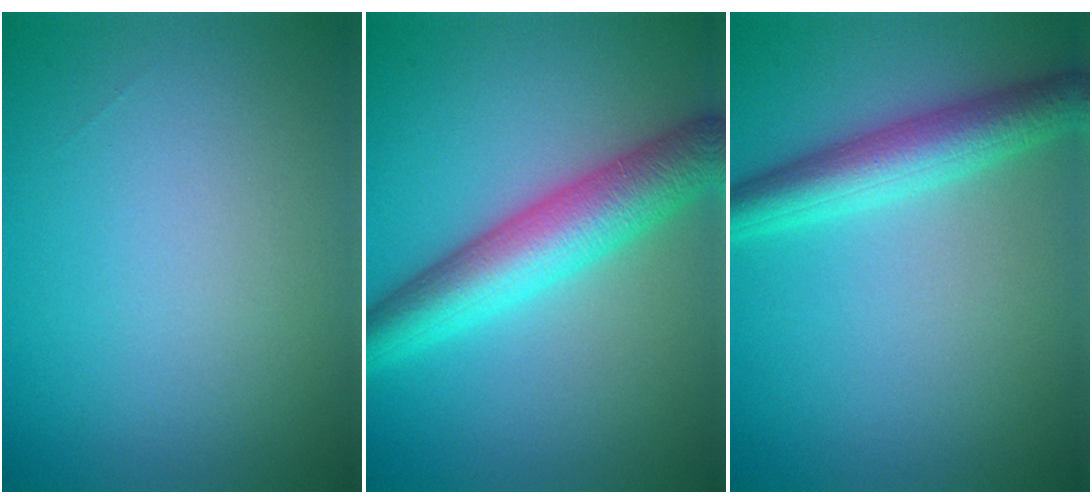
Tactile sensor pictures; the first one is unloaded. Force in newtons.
{"total": 6.9, "press": 6.9, "slide": 0.1}
{"total": 5.0, "press": 5.0, "slide": 0.1}